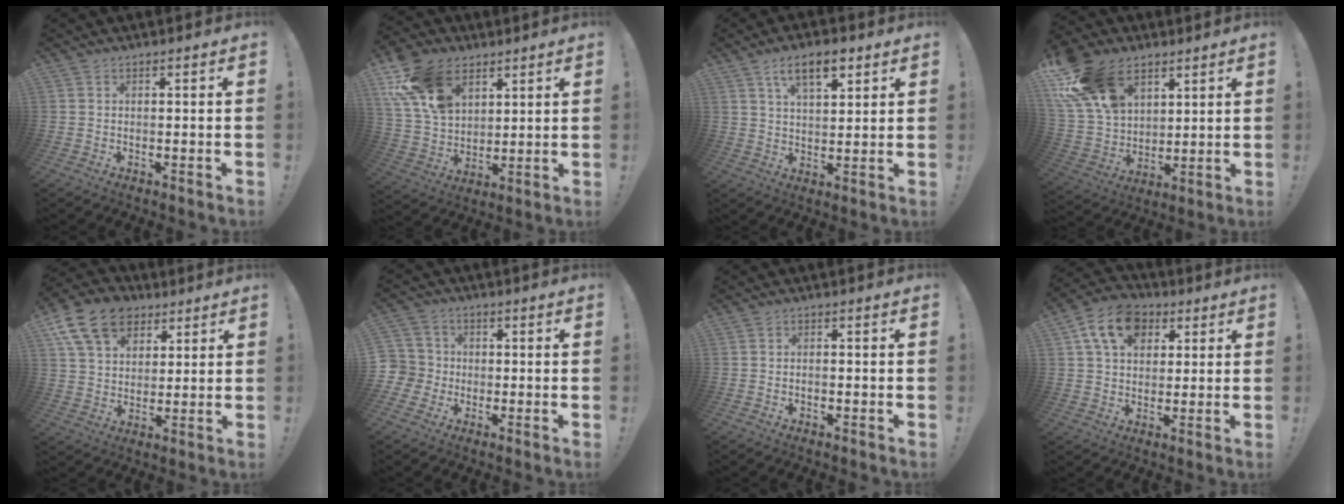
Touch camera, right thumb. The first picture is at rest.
{"total": 17.7, "force": [9.0, 11.6, 9.8], "torque": [-0.200, -0.036, 0.176]}
{"total": 9.2, "force": [5.3, 3.9, 6.4], "torque": [-0.099, -0.013, 0.093]}
{"total": 20.0, "force": [10.4, 13.0, 11.2], "torque": [-0.227, -0.047, 0.198]}
{"total": 16.3, "force": [8.0, 11.6, 8.1], "torque": [-0.140, -0.034, 0.153]}
{"total": 5.9, "force": [-1.3, 5.7, 0.9], "torque": [-0.031, 0.012, -0.023]}
{"total": 0.8, "force": [-0.5, 0.5, 0.3], "torque": [-0.007, 0.002, -0.008]}
{"total": 13.1, "force": [5.4, 9.4, 7.3], "torque": [-0.121, -0.006, 0.105]}